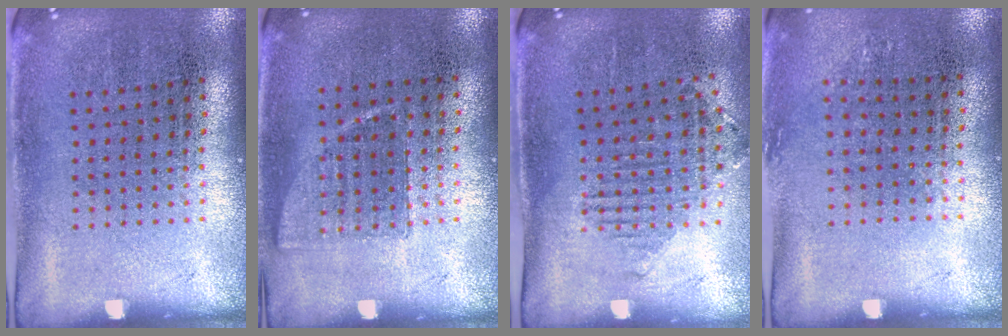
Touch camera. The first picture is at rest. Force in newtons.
{"total": 0.7, "press": 0.6, "slide": 0.3}
{"total": 1.1, "press": 0.9, "slide": 0.5}
{"total": 0.8, "press": 0.7, "slide": 0.4}